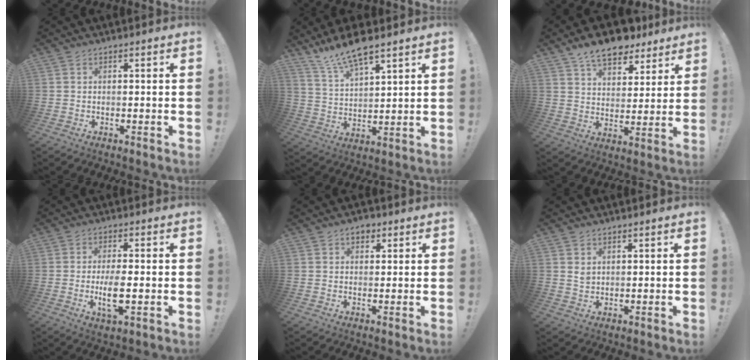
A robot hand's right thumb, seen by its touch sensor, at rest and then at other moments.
{"total": 10.9, "force": [9.0, 2.2, 5.8], "torque": [-0.116, -0.050, 0.162]}
{"total": 12.1, "force": [9.1, 5.8, 5.5], "torque": [-0.090, -0.053, 0.166]}
{"total": 7.5, "force": [-1.3, 2.0, 7.1], "torque": [-0.138, -0.011, -0.025]}
{"total": 3.1, "force": [1.6, 2.1, 1.5], "torque": [-0.018, -0.002, 0.027]}
{"total": 2.0, "force": [1.2, 1.3, 0.9], "torque": [-0.012, -0.004, 0.021]}